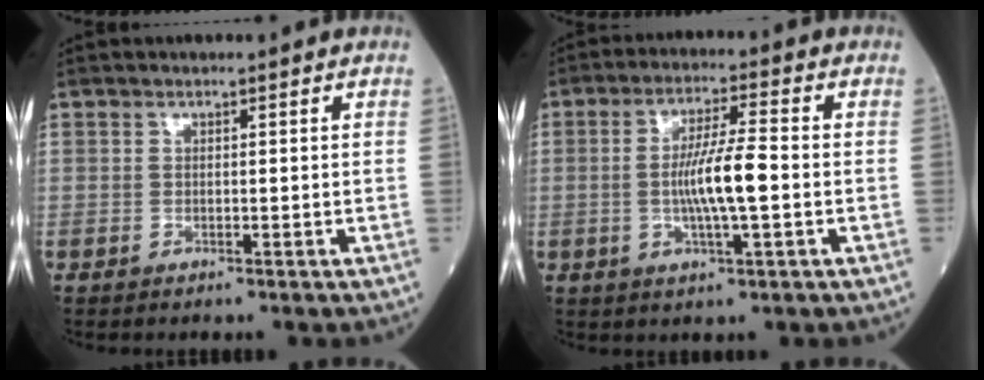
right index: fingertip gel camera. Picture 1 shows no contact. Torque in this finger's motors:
{"motor_torque": [1.02, -0.09, 0.58, 0.14]}